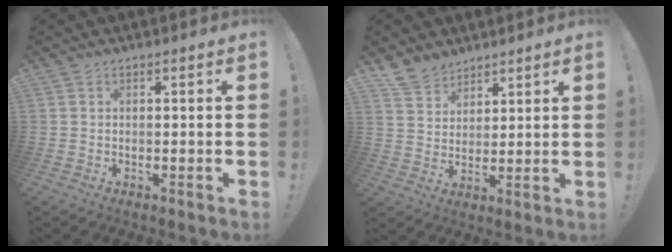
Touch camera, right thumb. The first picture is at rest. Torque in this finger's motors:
{"motor_torque": [-0.06, 0.07, 0.13, 0.69, 0.08]}